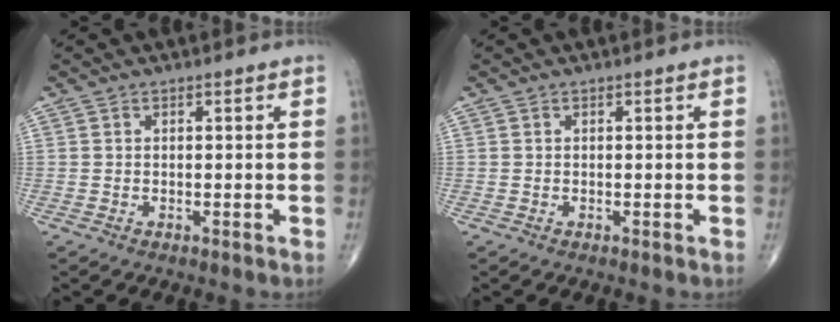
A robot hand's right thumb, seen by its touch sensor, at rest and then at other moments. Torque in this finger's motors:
{"motor_torque": [0.00, 0.00, 0.04, 0.04, 0.02]}